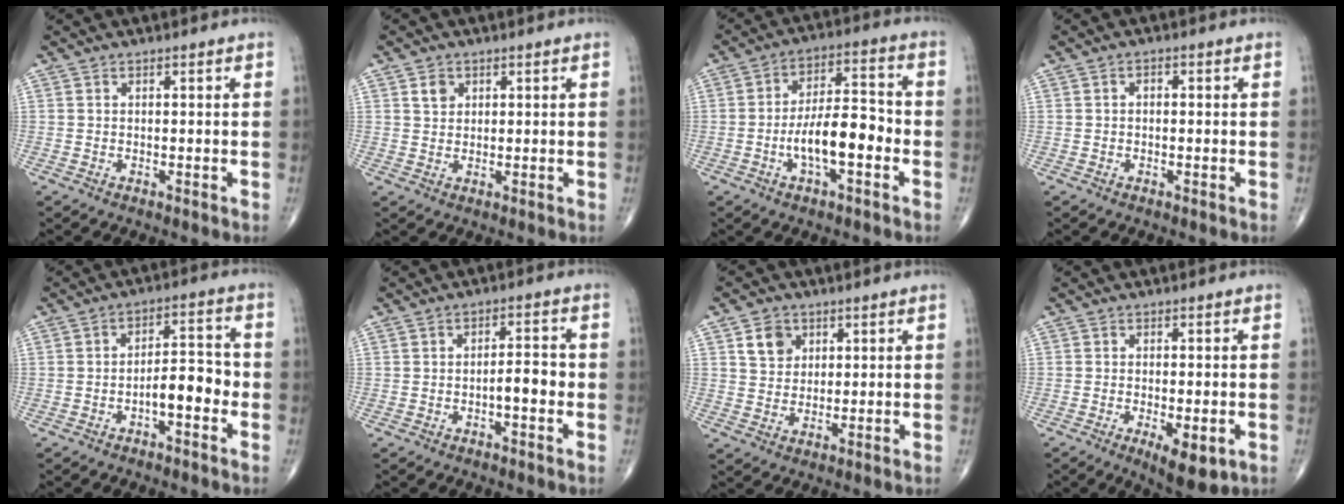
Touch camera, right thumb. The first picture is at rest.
{"total": 2.5, "force": [1.1, 2.0, 1.1], "torque": [-0.009, -0.005, 0.019]}
{"total": 11.3, "force": [-3.1, 4.5, 9.9], "torque": [-0.159, 0.036, -0.059]}
{"total": 1.2, "force": [0.1, 0.8, 1.0], "torque": [-0.012, 0.006, -0.003]}
{"total": 6.9, "force": [-2.3, 3.0, 5.8], "torque": [-0.074, 0.032, -0.039]}
{"total": 4.1, "force": [-1.1, 1.6, 3.7], "torque": [-0.049, 0.017, -0.018]}
{"total": 5.3, "force": [2.3, 4.2, 2.2], "torque": [-0.017, -0.012, 0.042]}
{"total": 7.2, "force": [-2.6, 2.7, 6.2], "torque": [-0.088, -0.011, -0.032]}